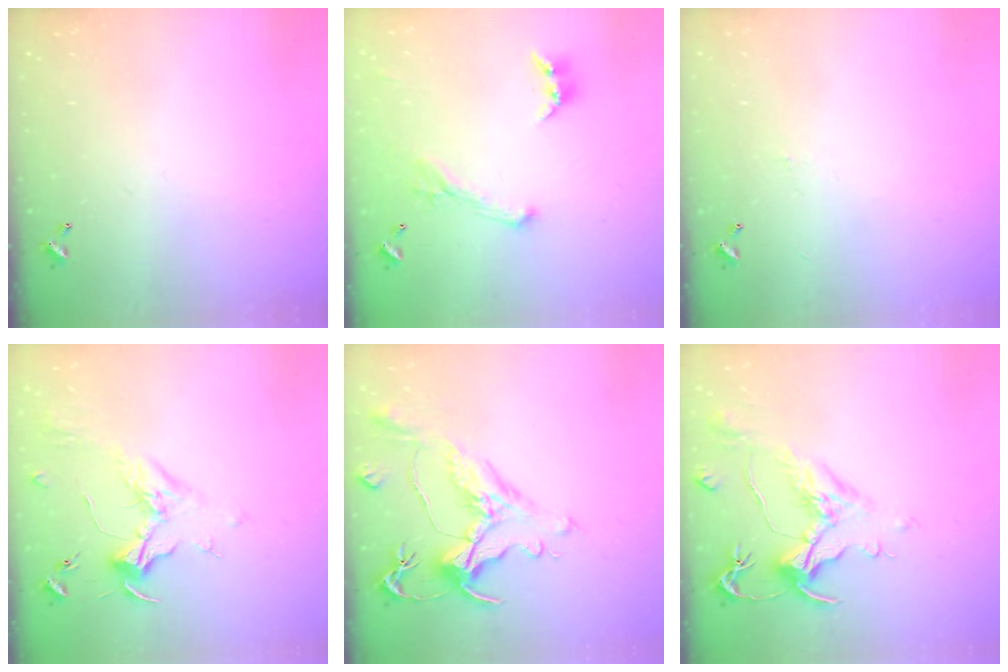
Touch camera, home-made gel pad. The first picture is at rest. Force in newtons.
{"total": 1.1, "press": 0.6, "slide": 0.9}
{"total": 0.8, "press": 0.7, "slide": 0.5}
{"total": 1.8, "press": 1.7, "slide": 0.7}
{"total": 1.5, "press": 0.4, "slide": 1.5}
{"total": 1.6, "press": 0.6, "slide": 1.4}